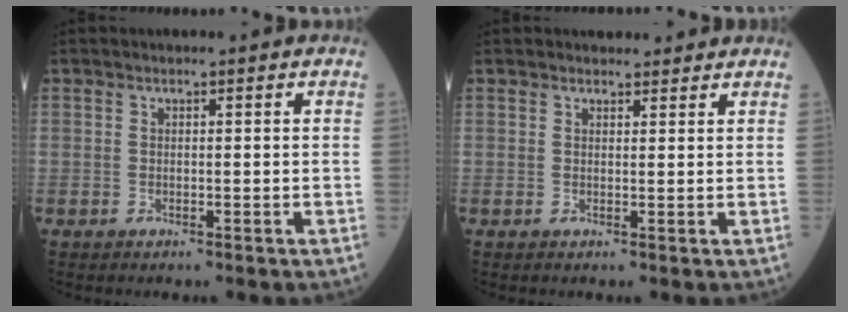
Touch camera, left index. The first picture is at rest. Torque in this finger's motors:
{"motor_torque": [0.51, -0.49, 0.16, 0.06]}